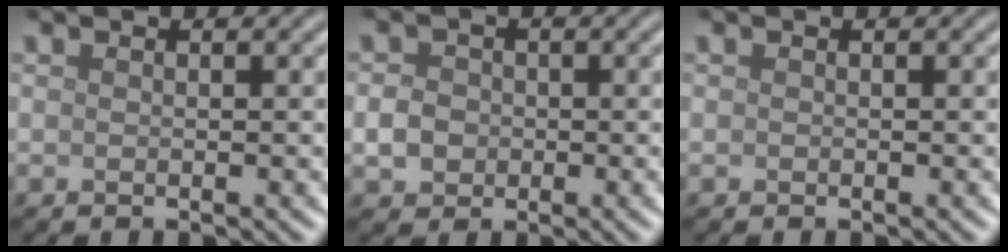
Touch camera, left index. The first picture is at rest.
{"total": 2.3, "force": [-0.4, 2.0, 1.0], "torque": [-0.019, 0.001, -0.013]}
{"total": 0.0}